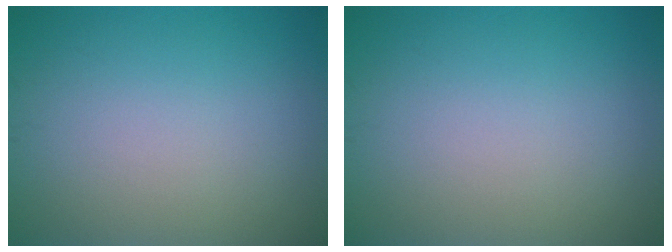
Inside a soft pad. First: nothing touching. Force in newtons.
{"total": 0.0}